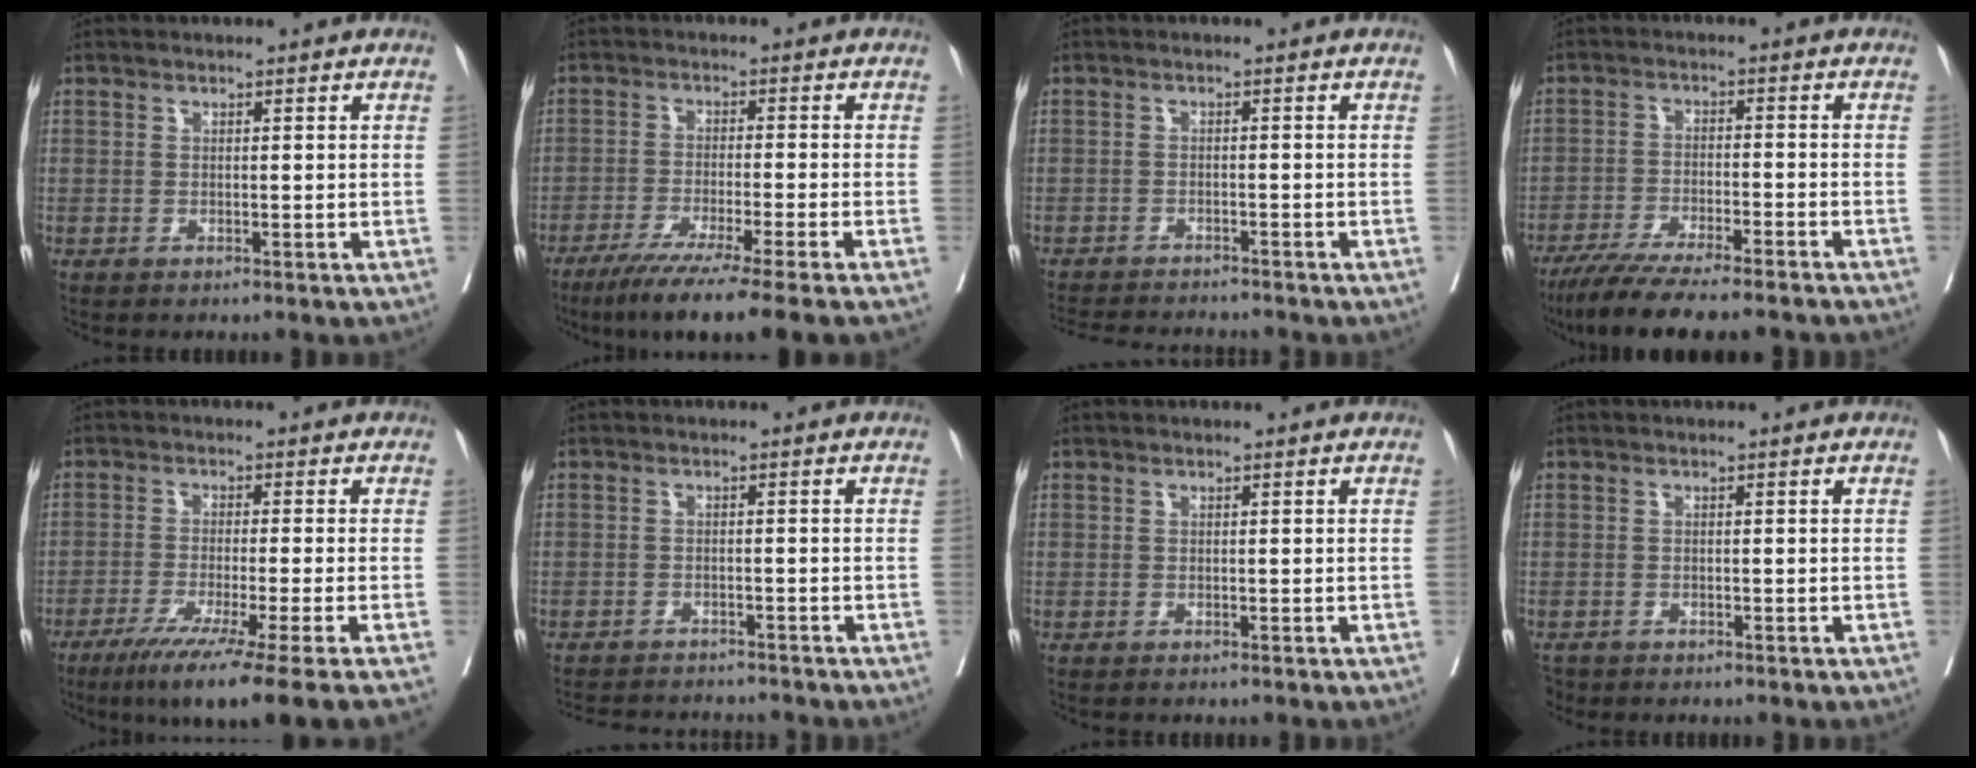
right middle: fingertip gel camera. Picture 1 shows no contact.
{"total": 11.6, "force": [-8.8, -1.7, 7.3], "torque": [-0.100, -0.037, -0.137]}
{"total": 8.8, "force": [-8.5, 0.8, 2.4], "torque": [-0.035, -0.005, -0.124]}
{"total": 14.1, "force": [-12.0, 1.0, 7.3], "torque": [-0.112, -0.030, -0.186]}
{"total": 12.7, "force": [-9.0, -2.3, 8.6], "torque": [-0.117, -0.045, -0.141]}
{"total": 8.2, "force": [-7.9, 1.4, 1.8], "torque": [-0.026, 0.001, -0.108]}
{"total": 0.0}
{"total": 2.1, "force": [-1.8, 1.1, 0.2], "torque": [-0.006, -0.004, -0.031]}